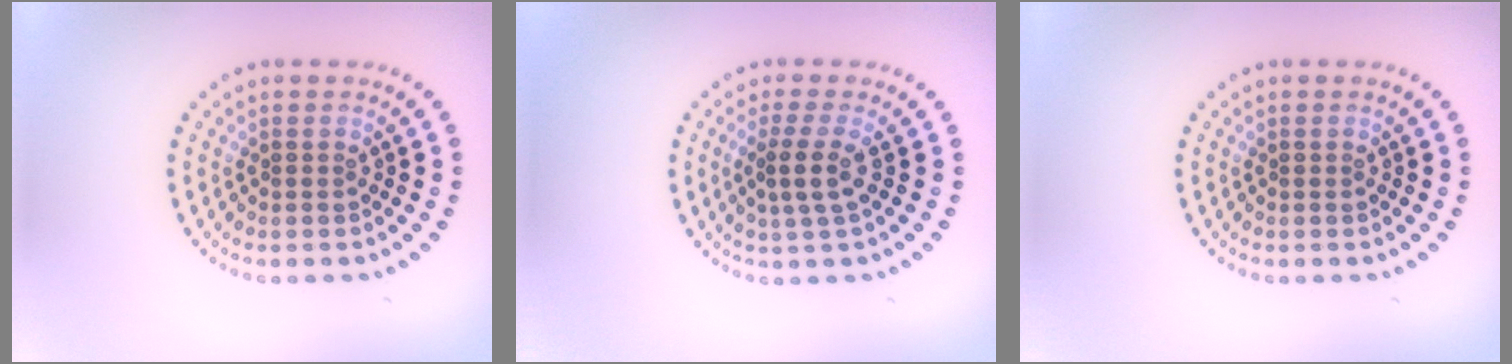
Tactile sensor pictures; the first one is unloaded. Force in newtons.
{"total": 2.5, "press": 1.8, "slide": 1.8}
{"total": 0.0}